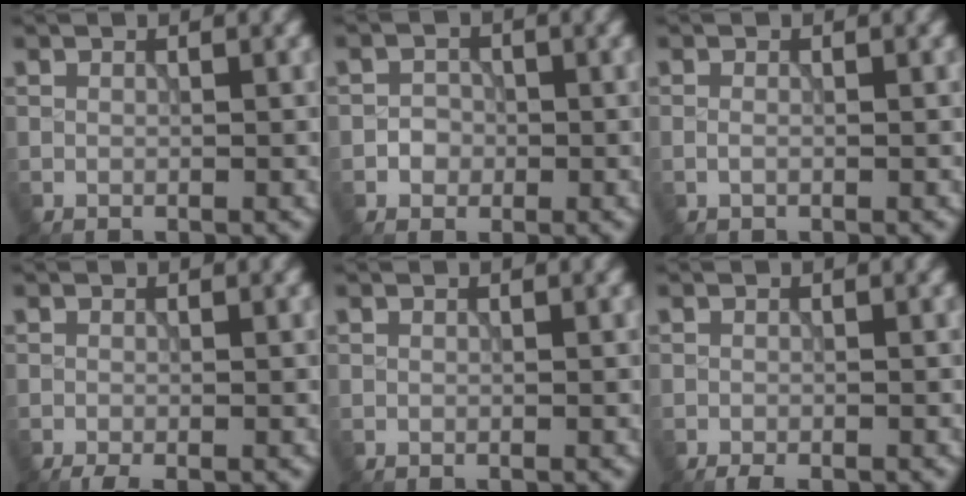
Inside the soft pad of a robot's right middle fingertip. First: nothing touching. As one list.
[{"total": 1.6, "force": [-0.5, 1.4, 0.5], "torque": [-0.001, 0.002, -0.011]}, {"total": 0.6, "force": [-0.2, 0.2, 0.5], "torque": [-0.013, -0.001, -0.007]}, {"total": 1.4, "force": [-1.0, 0.2, 0.9], "torque": [-0.016, -0.006, -0.021]}, {"total": 0.0}, {"total": 1.4, "force": [-1.1, 0.3, 0.7], "torque": [-0.011, -0.002, -0.018]}]